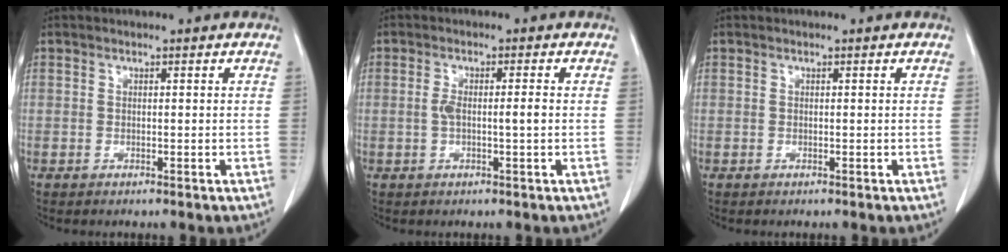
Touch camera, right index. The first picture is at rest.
{"total": 2.9, "force": [-0.3, 0.3, 2.9], "torque": [-0.057, 0.004, -0.004]}
{"total": 0.0}